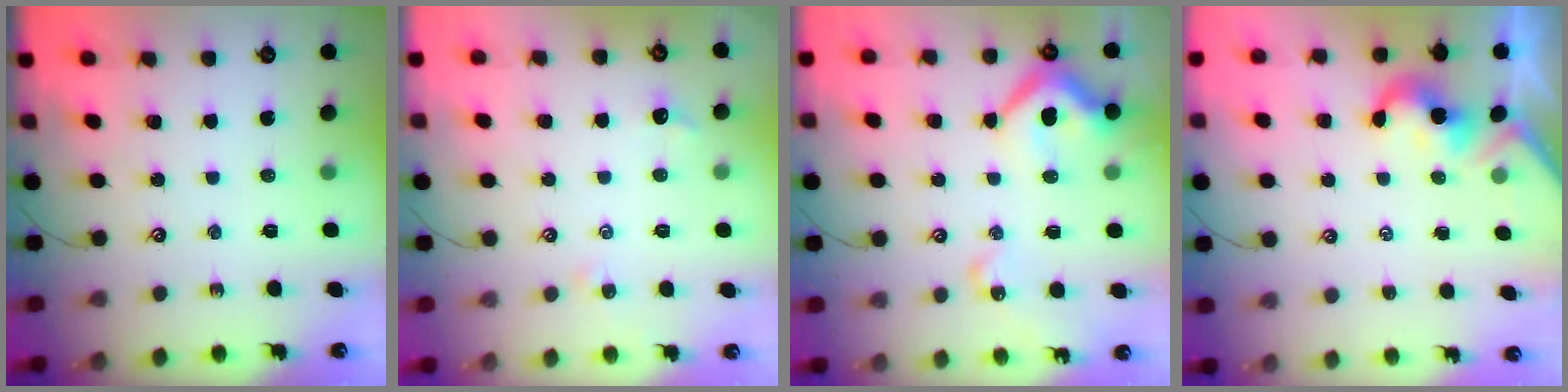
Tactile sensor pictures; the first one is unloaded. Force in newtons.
{"total": 1.6, "press": 1.5, "slide": 0.6}
{"total": 13.7, "press": 13.6, "slide": 1.6}
{"total": 1.9, "press": 1.8, "slide": 0.6}